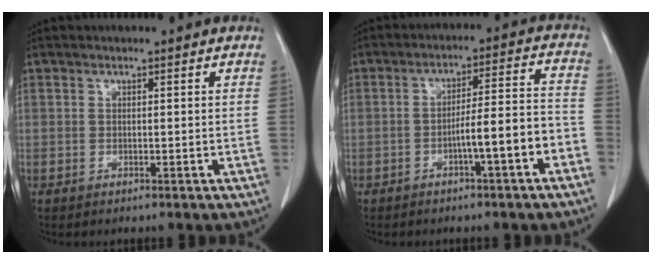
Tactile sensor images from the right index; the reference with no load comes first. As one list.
[{"total": 8.1, "force": [-3.5, 0.2, 7.2], "torque": [-0.111, 0.025, -0.050]}]